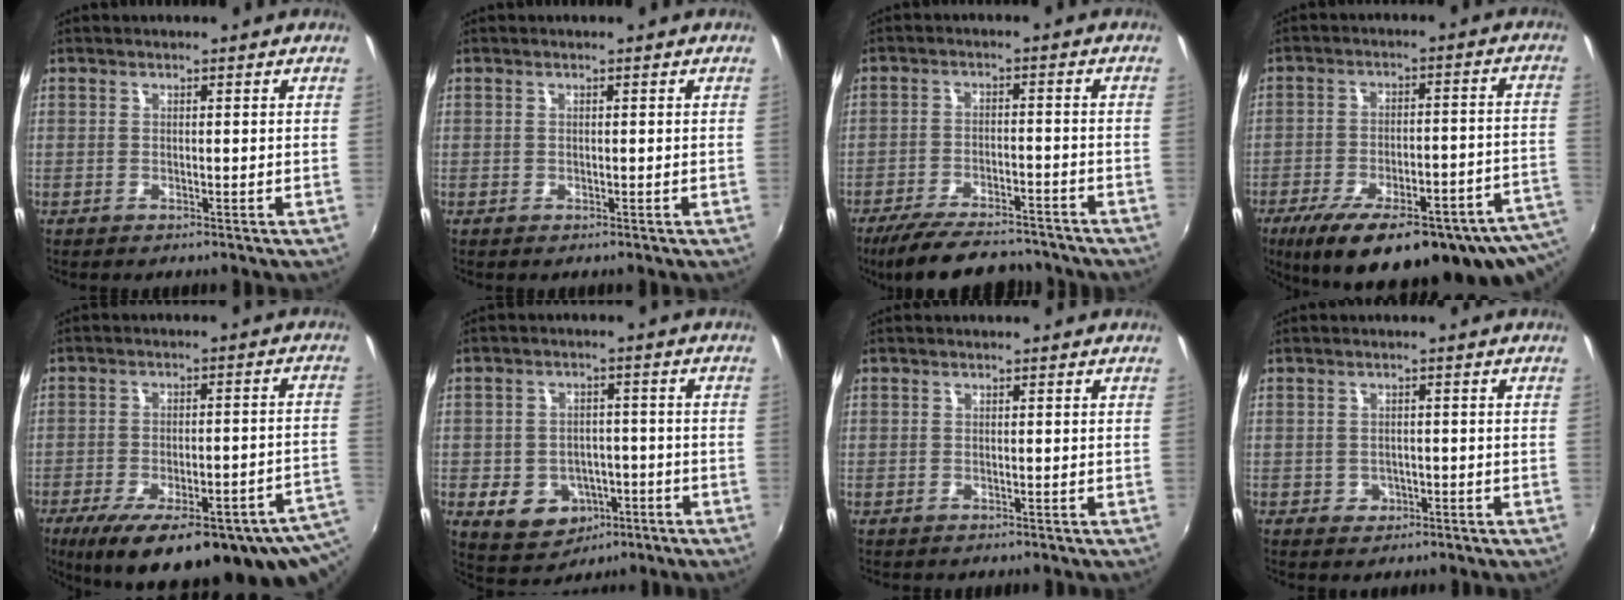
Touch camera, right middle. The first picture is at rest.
{"total": 0.0}
{"total": 15.5, "force": [-13.3, 4.5, 6.7], "torque": [-0.145, -0.014, -0.199]}
{"total": 28.1, "force": [-18.6, 8.2, 19.4], "torque": [-0.284, -0.052, -0.241]}
{"total": 26.1, "force": [-15.5, 8.1, 19.3], "torque": [-0.278, -0.046, -0.192]}
{"total": 9.8, "force": [-4.2, 7.6, 4.5], "torque": [-0.107, 0.007, -0.045]}
{"total": 1.2, "force": [-0.4, 1.1, -0.1], "torque": [-0.001, 0.004, -0.002]}
{"total": 2.5, "force": [-0.8, 2.3, 0.6], "torque": [-0.013, 0.001, -0.009]}